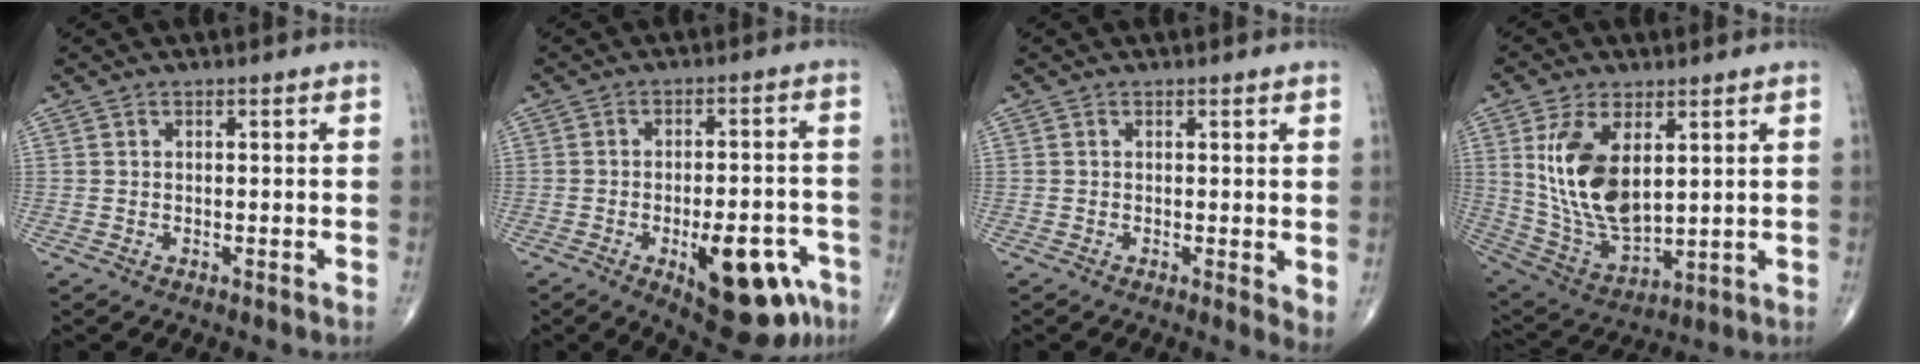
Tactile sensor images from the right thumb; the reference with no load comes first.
{"total": 15.6, "force": [-6.8, 6.4, 12.4], "torque": [-0.133, 0.028, -0.080]}
{"total": 2.8, "force": [0.3, 1.0, 2.6], "torque": [-0.037, -0.010, 0.001]}
{"total": 15.5, "force": [4.0, 8.1, 12.6], "torque": [-0.235, -0.021, 0.096]}